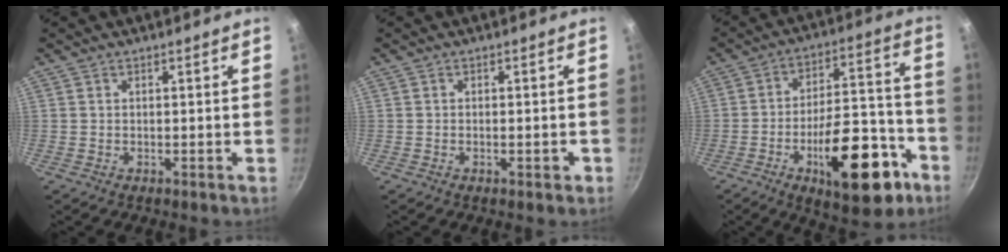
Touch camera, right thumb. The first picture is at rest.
{"total": 1.6, "force": [-0.7, 0.6, 1.4], "torque": [-0.016, 0.004, -0.011]}
{"total": 21.5, "force": [-9.6, 9.3, 16.9], "torque": [-0.199, 0.060, -0.130]}